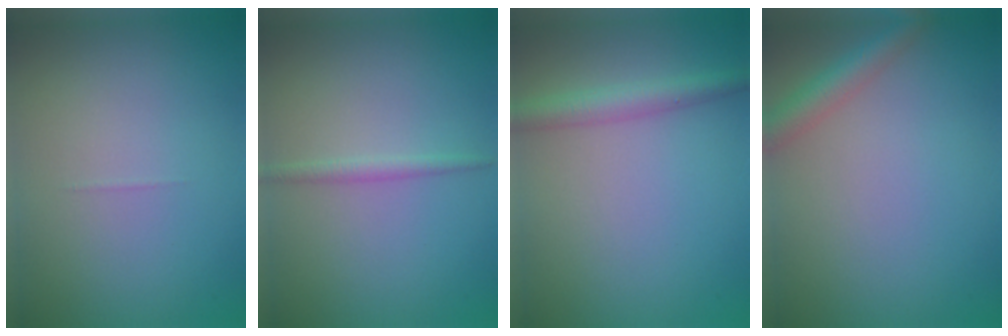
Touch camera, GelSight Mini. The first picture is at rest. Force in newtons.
{"total": 1.2, "press": 1.2, "slide": 0.1}
{"total": 2.9, "press": 2.9, "slide": 0.1}
{"total": 2.8, "press": 2.8, "slide": 0.1}